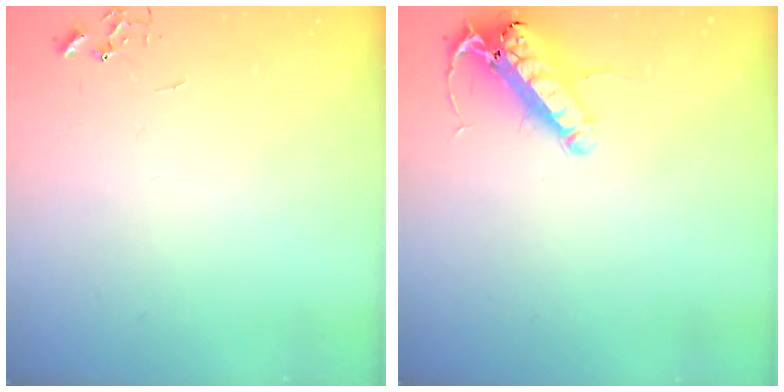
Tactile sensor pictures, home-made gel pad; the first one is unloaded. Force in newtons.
{"total": 14.7, "press": 14.5, "slide": 2.6}